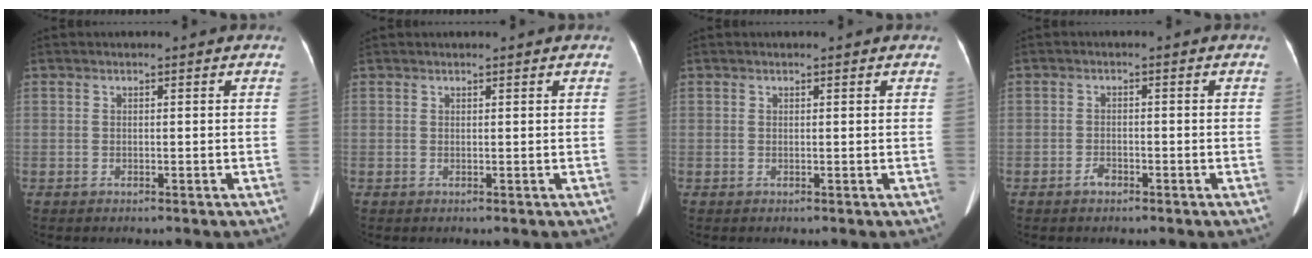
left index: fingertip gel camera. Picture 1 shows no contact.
{"total": 0.7, "force": [0.6, 0.2, 0.0], "torque": [-0.006, 0.017, 0.013]}
{"total": 0.6, "force": [0.6, 0.1, 0.1], "torque": [-0.007, 0.009, 0.007]}
{"total": 1.5, "force": [-1.1, 0.8, 0.6], "torque": [-0.012, 0.002, -0.018]}